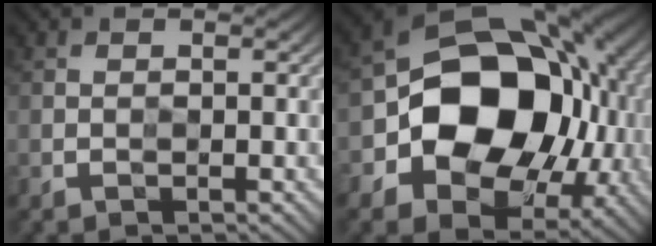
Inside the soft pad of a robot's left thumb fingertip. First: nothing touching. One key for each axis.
{"total": 16.4, "fx": -1.1, "fy": 12.5, "fz": 10.6, "tx": -0.149, "ty": -0.021, "tz": -0.024}